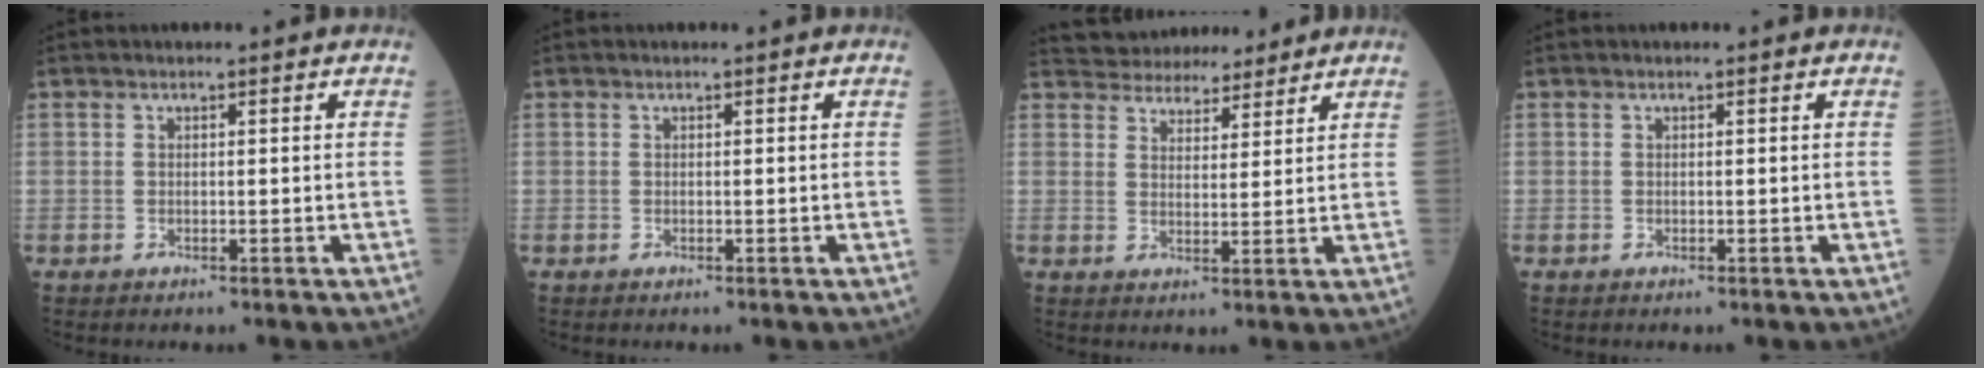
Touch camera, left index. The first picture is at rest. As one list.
[{"total": 0.0}, {"total": 9.7, "force": [9.0, 2.9, 2.0], "torque": [-0.028, 0.017, 0.134]}, {"total": 0.0}]